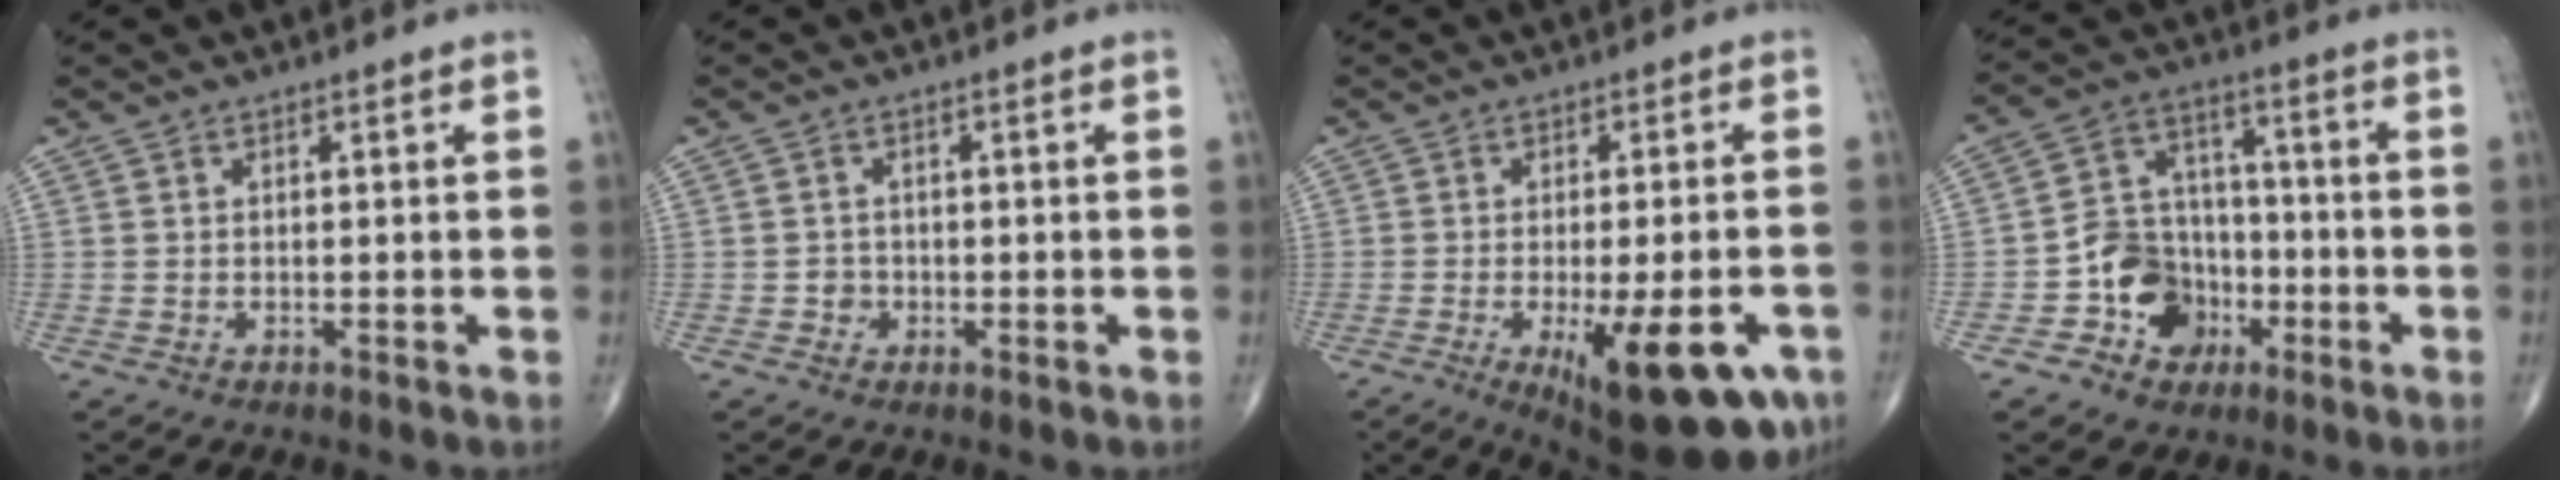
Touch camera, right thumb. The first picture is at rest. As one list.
[{"total": 1.8, "force": [-0.6, 1.7, 0.4], "torque": [0.004, 0.007, -0.011]}, {"total": 18.5, "force": [-7.6, 6.5, 15.6], "torque": [-0.172, 0.000, -0.091]}, {"total": 11.6, "force": [-4.5, 9.7, 4.4], "torque": [-0.031, 0.052, -0.077]}]